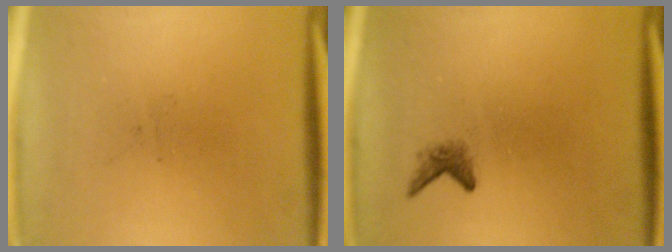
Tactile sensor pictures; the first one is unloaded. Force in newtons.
{"total": 1.4}